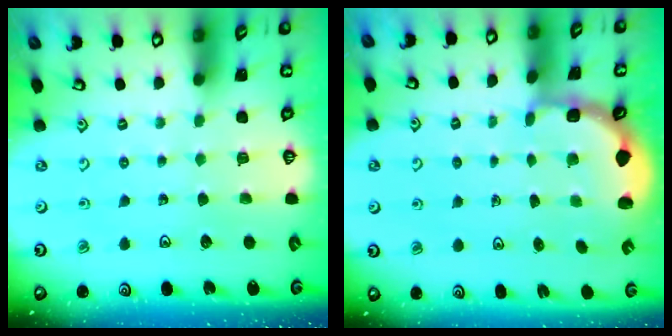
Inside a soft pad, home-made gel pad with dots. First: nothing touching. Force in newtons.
{"total": 2.4, "press": 1.7, "slide": 1.7}